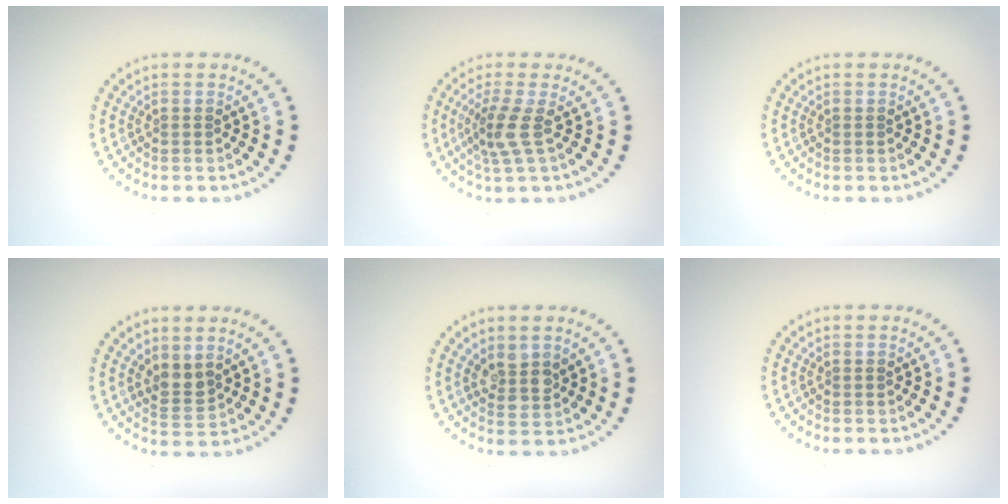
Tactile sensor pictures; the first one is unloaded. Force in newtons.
{"total": 2.6, "press": 2.1, "slide": 1.7}
{"total": 0.0}
{"total": 2.0, "press": 1.8, "slide": 1.0}
{"total": 2.3, "press": 2.1, "slide": 1.1}
{"total": 0.0}